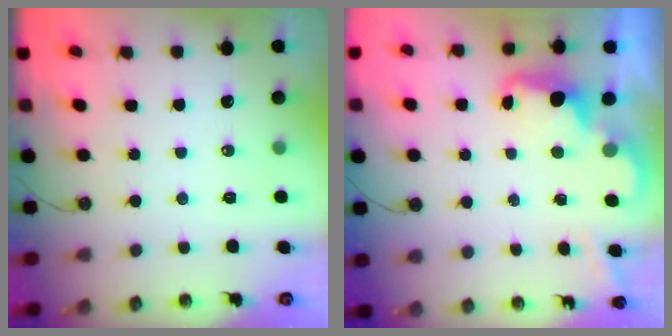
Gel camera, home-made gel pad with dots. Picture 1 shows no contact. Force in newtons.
{"total": 2.4, "press": 2.4, "slide": 0.5}